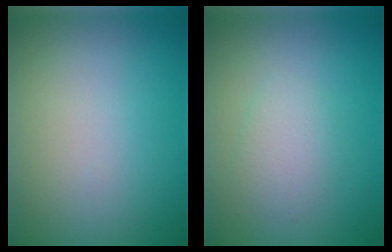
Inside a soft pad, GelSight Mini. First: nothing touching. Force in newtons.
{"total": 2.0, "press": 2.0, "slide": 0.1}